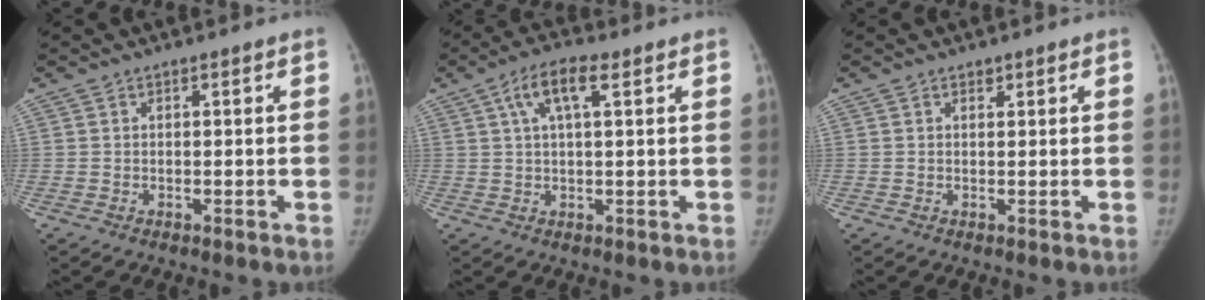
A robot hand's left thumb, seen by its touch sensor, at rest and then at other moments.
{"total": 6.7, "force": [2.8, 2.0, 5.8], "torque": [-0.112, 0.010, 0.049]}
{"total": 0.6, "force": [0.5, 0.3, 0.1], "torque": [0.000, -0.004, 0.006]}